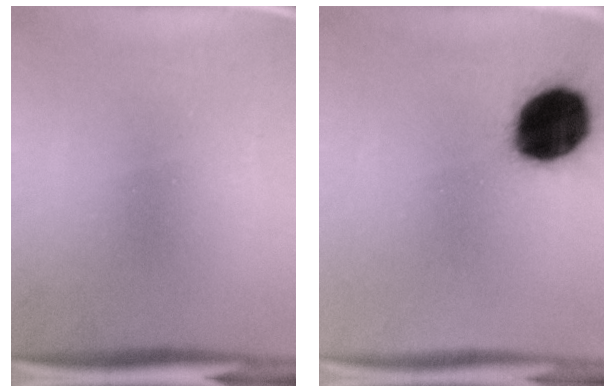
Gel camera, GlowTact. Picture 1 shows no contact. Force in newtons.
{"total": 18.5}